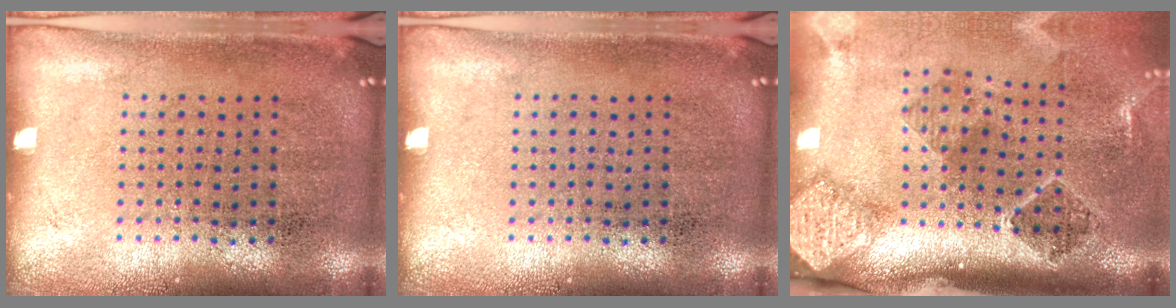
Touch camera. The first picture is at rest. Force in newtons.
{"total": 0.0}
{"total": 2.9, "press": 1.9, "slide": 2.1}